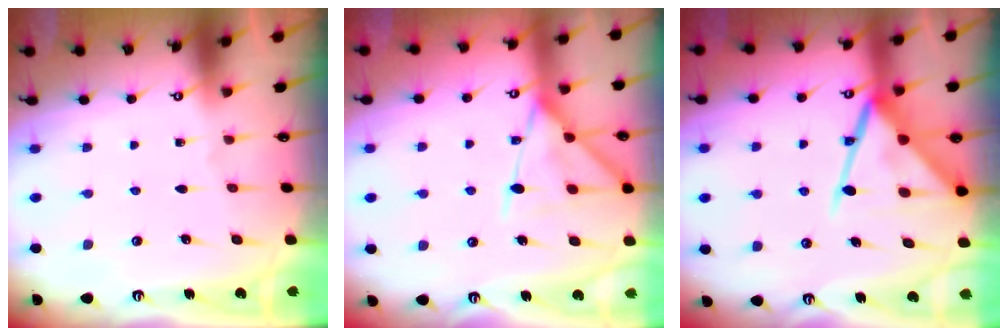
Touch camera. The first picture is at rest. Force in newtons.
{"total": 14.8, "press": 14.8, "slide": 1.3}
{"total": 16.5, "press": 16.5, "slide": 1.6}